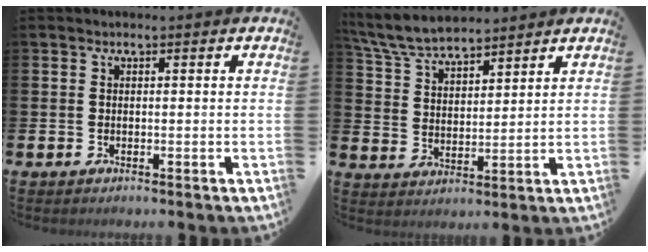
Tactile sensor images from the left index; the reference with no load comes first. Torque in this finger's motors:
{"motor_torque": [0.23, -0.56, 0.80, 0.11]}